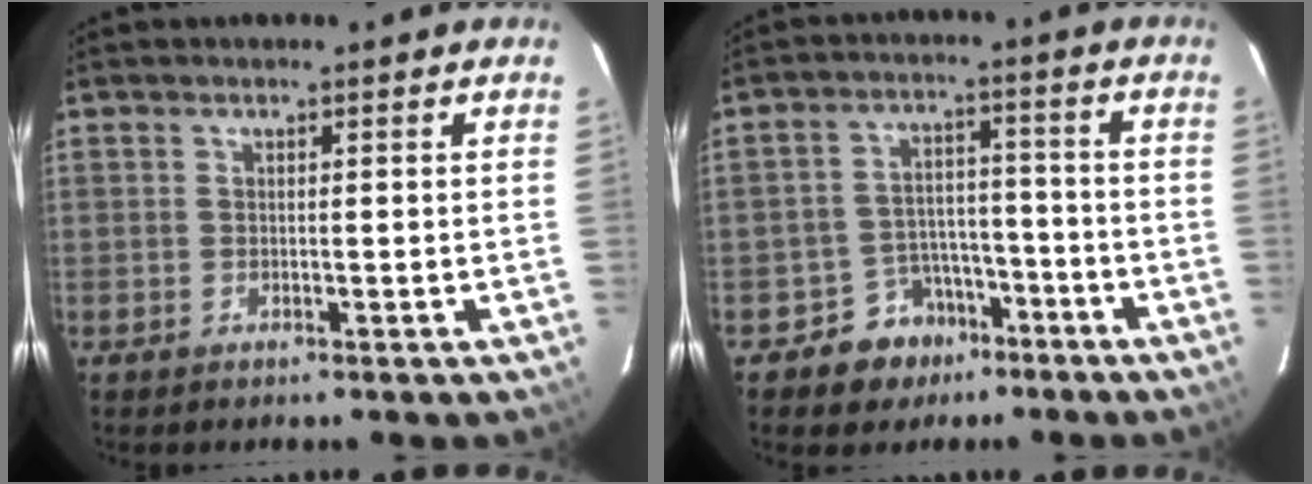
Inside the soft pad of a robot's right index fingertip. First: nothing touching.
{"total": 7.9, "force": [-5.2, 5.8, 1.2], "torque": [-0.032, 0.029, -0.071]}